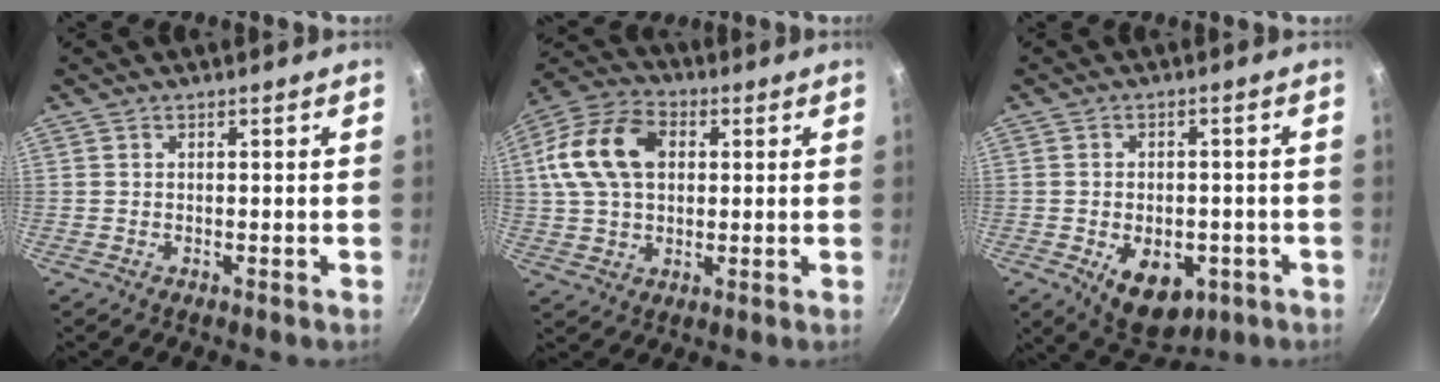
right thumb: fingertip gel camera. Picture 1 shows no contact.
{"total": 15.5, "force": [3.0, 10.7, 10.8], "torque": [-0.191, 0.019, 0.042]}
{"total": 10.6, "force": [-3.5, 6.8, 7.3], "torque": [-0.076, 0.005, -0.033]}